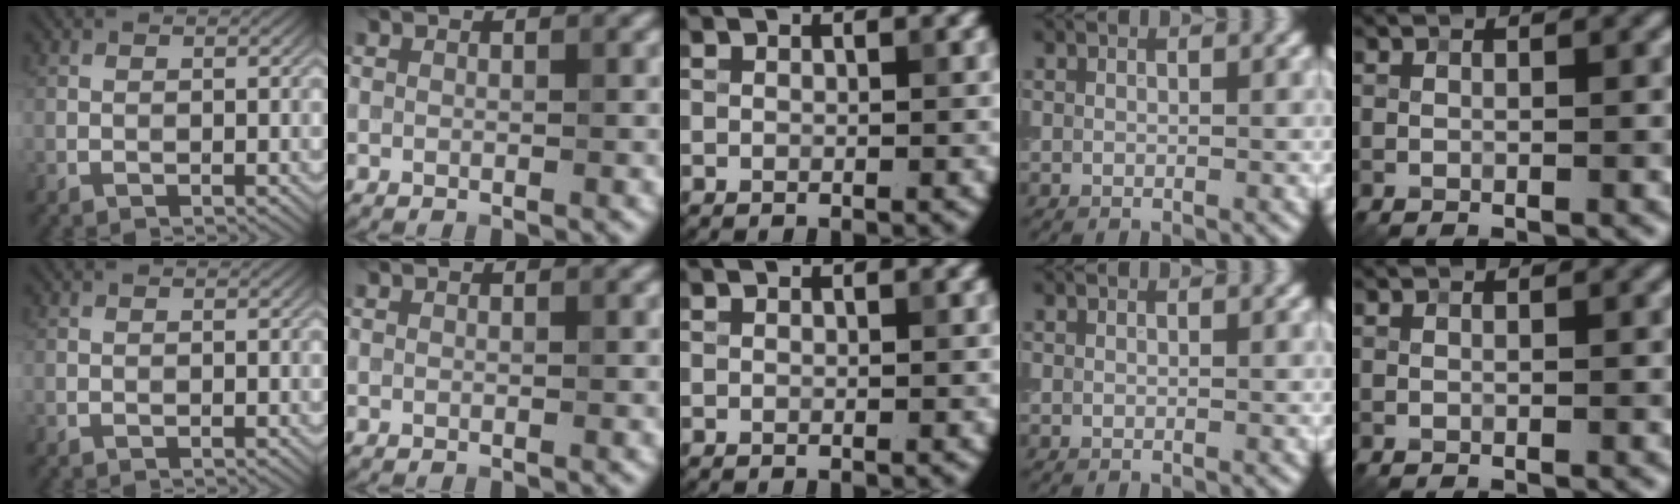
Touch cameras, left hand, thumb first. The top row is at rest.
{}